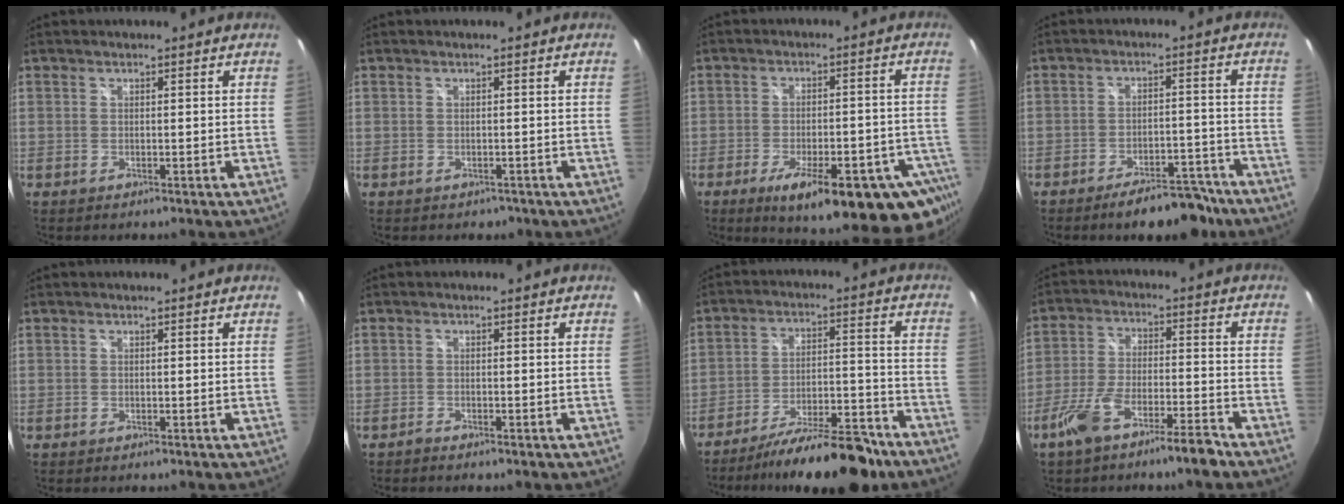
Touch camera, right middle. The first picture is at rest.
{"total": 1.3, "force": [-0.7, 1.1, 0.4], "torque": [-0.008, -0.004, -0.006]}
{"total": 23.4, "force": [-14.8, 7.2, 16.7], "torque": [-0.225, -0.033, -0.191]}
{"total": 9.9, "force": [-8.0, 3.4, 4.7], "torque": [-0.077, 0.015, -0.104]}
{"total": 0.0}
{"total": 1.7, "force": [-1.4, 0.6, 0.7], "torque": [-0.017, -0.004, -0.022]}
{"total": 17.3, "force": [-14.0, 3.9, 9.3], "torque": [-0.158, -0.014, -0.208]}
{"total": 9.8, "force": [-7.2, 1.4, 6.5], "torque": [-0.139, -0.005, -0.126]}